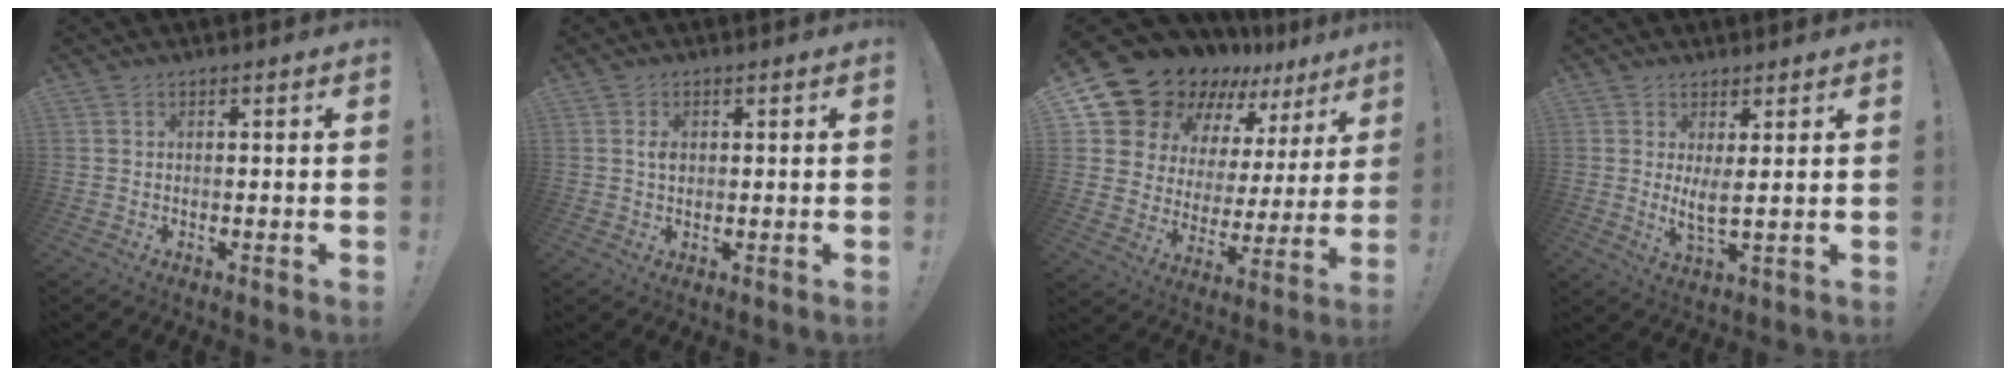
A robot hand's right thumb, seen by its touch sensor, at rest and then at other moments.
{"total": 2.1, "force": [0.2, 1.4, 1.6], "torque": [-0.025, 0.001, 0.000]}
{"total": 17.0, "force": [14.4, 8.2, 4.1], "torque": [-0.079, -0.118, 0.277]}
{"total": 5.0, "force": [2.1, 0.8, 4.5], "torque": [-0.065, -0.023, 0.035]}